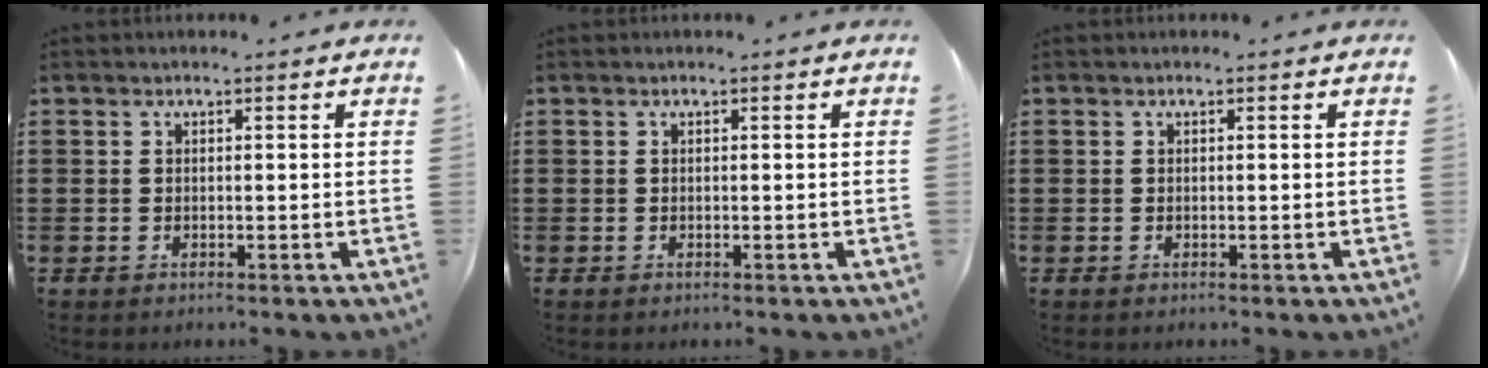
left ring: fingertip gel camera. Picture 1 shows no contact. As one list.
[{"total": 0.0}, {"total": 0.0}]